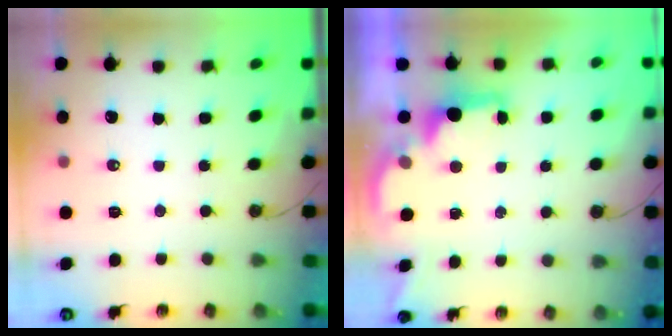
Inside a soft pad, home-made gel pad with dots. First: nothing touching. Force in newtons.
{"total": 2.0, "press": 1.8, "slide": 0.8}